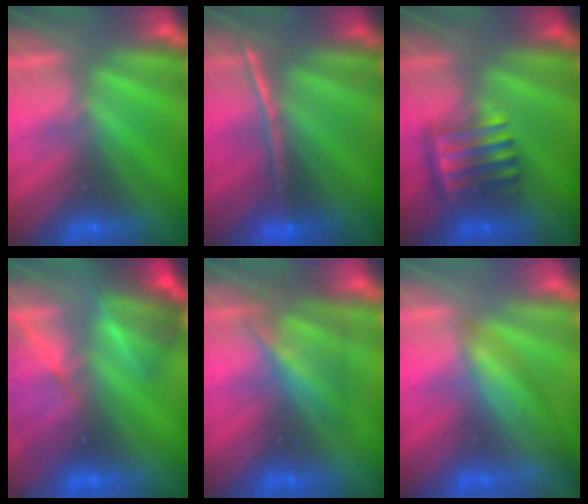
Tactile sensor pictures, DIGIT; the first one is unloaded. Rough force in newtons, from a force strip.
{"total": 1.5}
{"total": 3.7}
{"total": 5.7}
{"total": 3.9}
{"total": 3.9}